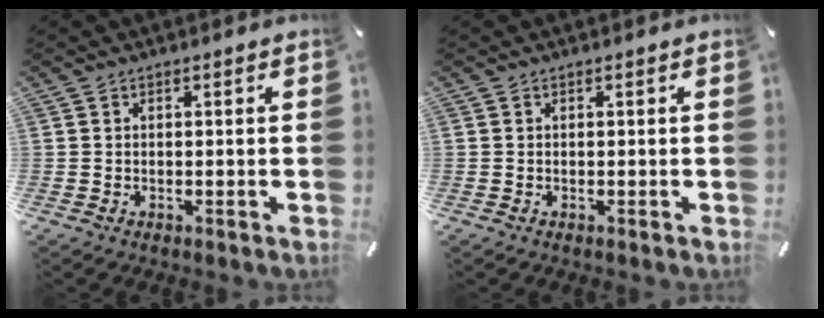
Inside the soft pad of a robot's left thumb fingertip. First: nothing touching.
{"total": 0.0}